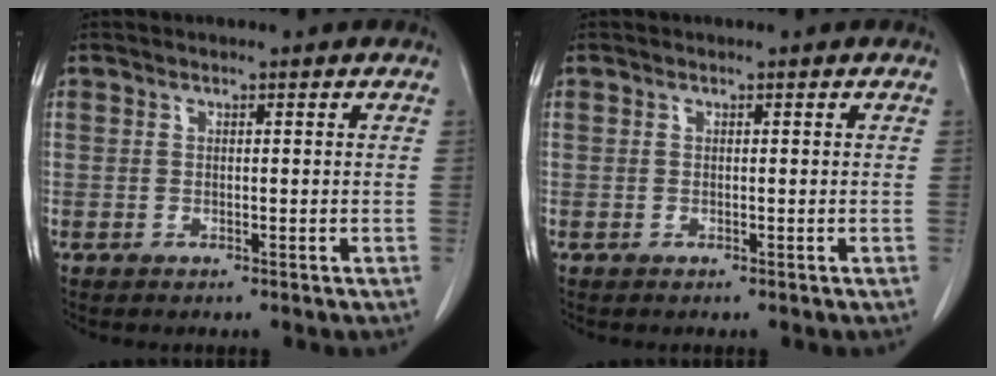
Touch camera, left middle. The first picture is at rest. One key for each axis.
{"total": 0.0}